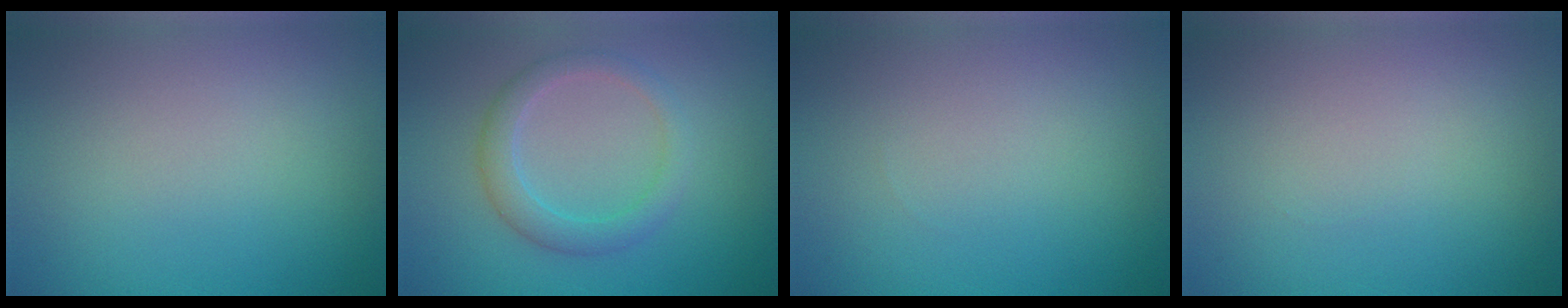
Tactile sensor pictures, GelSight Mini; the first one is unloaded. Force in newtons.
{"total": 2.8, "press": 2.8, "slide": 0.1}
{"total": 0.0}
{"total": 0.0}